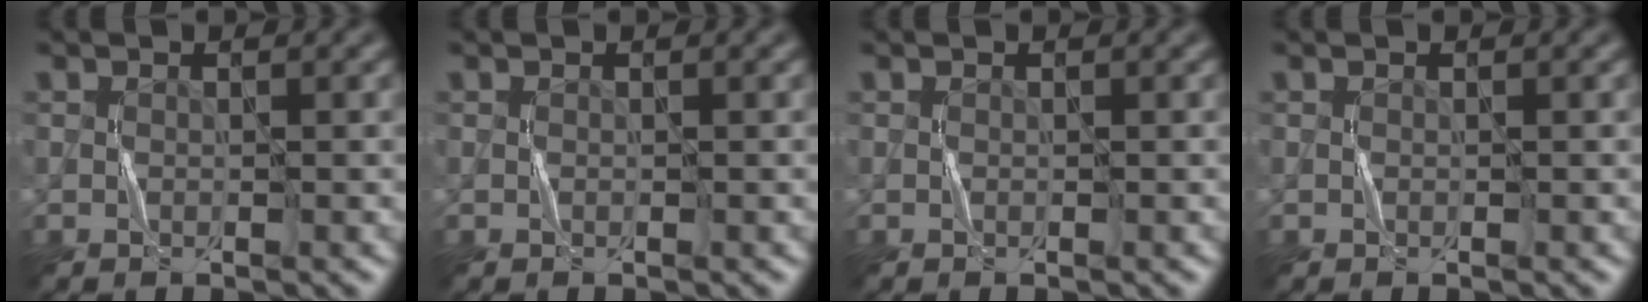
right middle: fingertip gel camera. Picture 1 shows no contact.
{"total": 0.0}
{"total": 0.0}
{"total": 0.0}